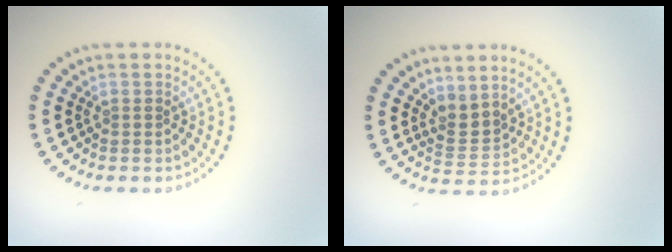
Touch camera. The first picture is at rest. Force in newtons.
{"total": 2.2, "press": 1.5, "slide": 1.6}